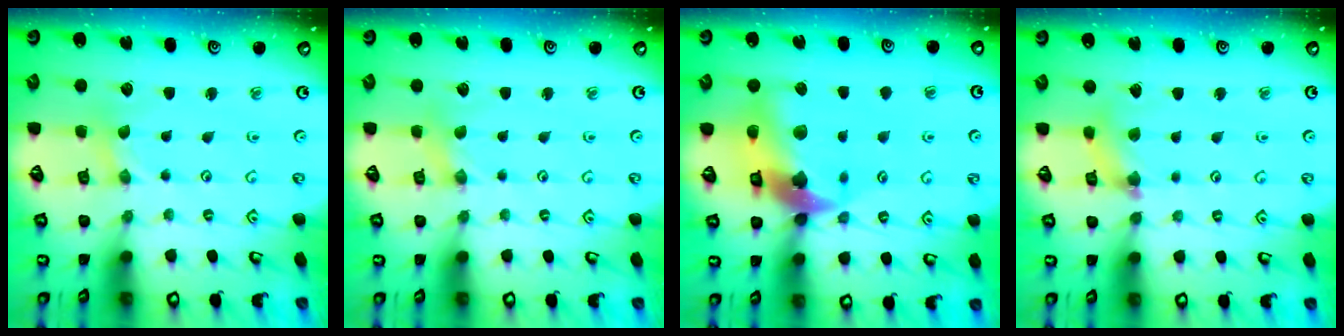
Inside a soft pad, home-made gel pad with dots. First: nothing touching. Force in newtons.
{"total": 1.0, "press": 1.0, "slide": 0.2}
{"total": 15.5, "press": 15.3, "slide": 2.1}
{"total": 5.7, "press": 5.7, "slide": 0.5}